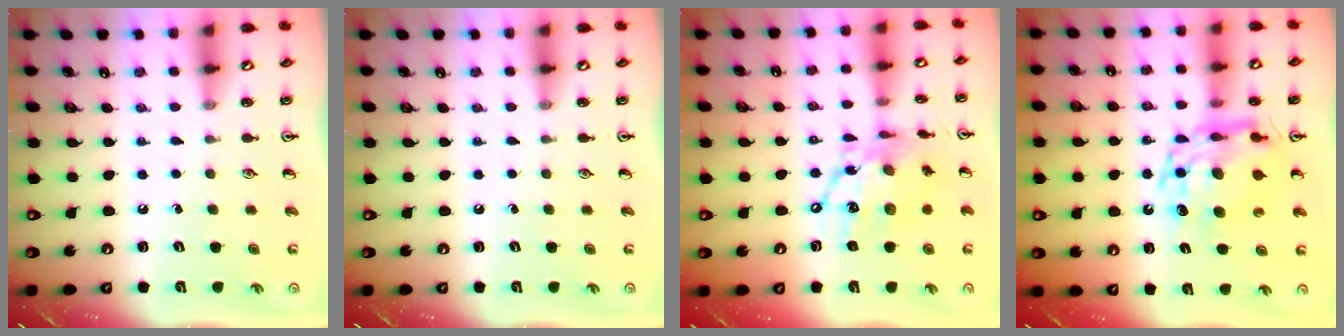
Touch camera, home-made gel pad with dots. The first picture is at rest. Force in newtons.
{"total": 0.0}
{"total": 14.6, "press": 14.5, "slide": 1.4}
{"total": 13.6, "press": 13.5, "slide": 1.0}